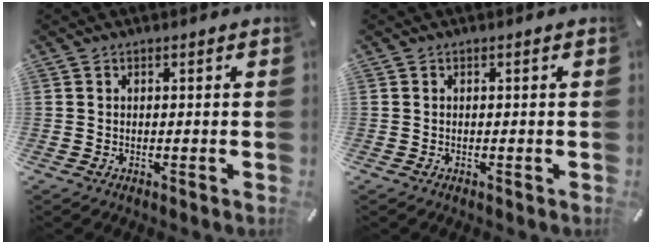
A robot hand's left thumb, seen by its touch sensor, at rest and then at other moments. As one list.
[{"total": 0.0}]